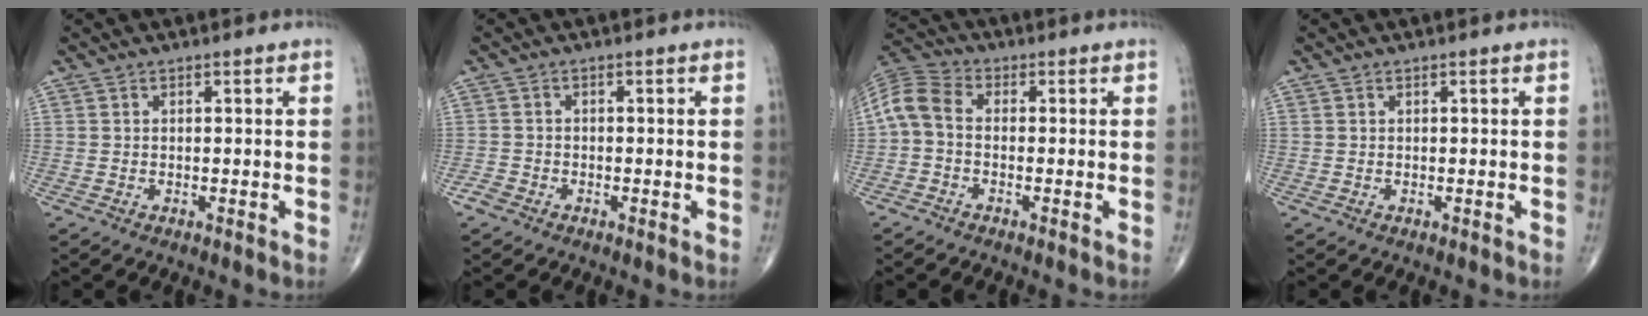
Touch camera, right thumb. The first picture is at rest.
{"total": 1.7, "force": [-1.2, 1.0, 0.5], "torque": [-0.010, 0.001, -0.027]}
{"total": 6.9, "force": [-0.8, 4.5, 5.1], "torque": [-0.103, 0.021, -0.034]}
{"total": 0.0}